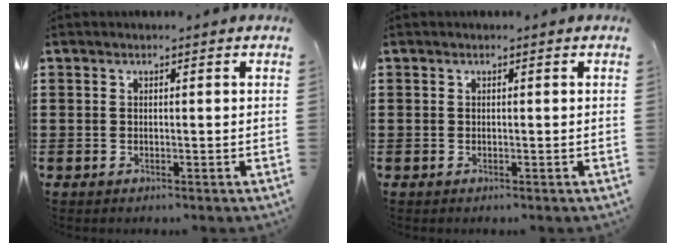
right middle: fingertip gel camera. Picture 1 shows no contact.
{"total": 0.0}